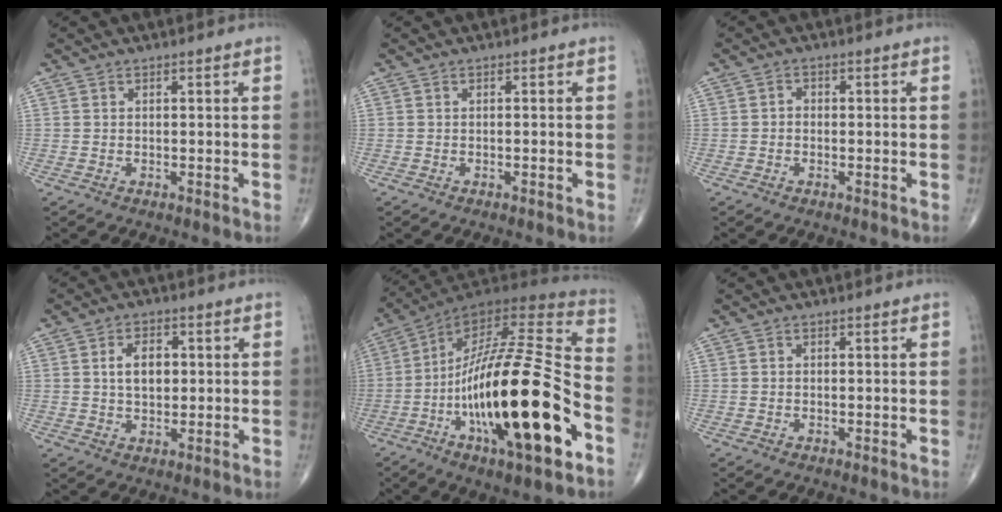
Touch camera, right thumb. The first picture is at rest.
{"total": 0.0}
{"total": 1.3, "force": [-0.3, 1.0, 0.7], "torque": [-0.002, 0.007, -0.009]}
{"total": 6.2, "force": [1.0, 3.9, 4.7], "torque": [-0.061, 0.003, 0.014]}
{"total": 31.4, "force": [-9.9, 8.5, 28.6], "torque": [-0.494, 0.024, -0.159]}
{"total": 0.0}